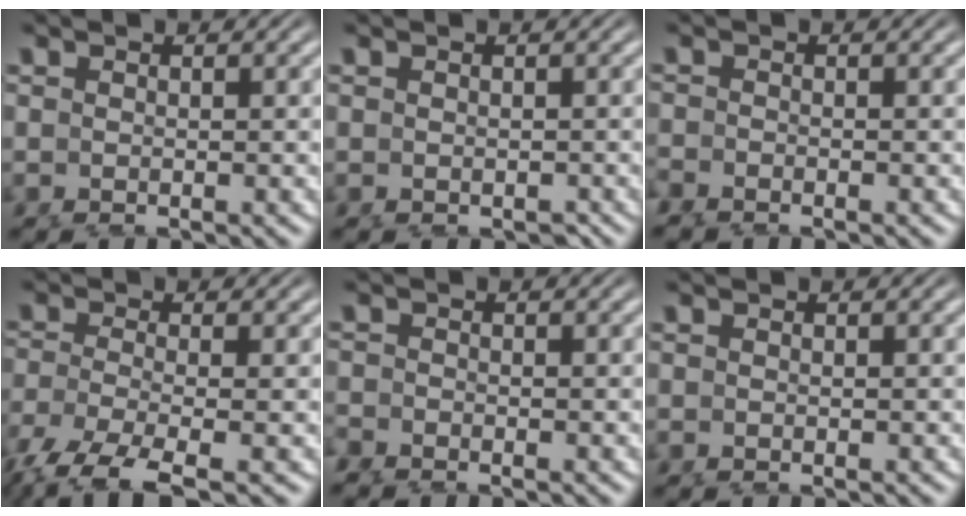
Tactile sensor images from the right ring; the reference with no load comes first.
{"total": 0.9, "force": [-0.7, 0.5, 0.2], "torque": [-0.002, -0.008, -0.005]}
{"total": 1.7, "force": [-1.6, 0.6, 0.3], "torque": [-0.004, -0.009, -0.025]}
{"total": 7.1, "force": [-4.9, 2.7, 4.4], "torque": [-0.102, -0.046, -0.052]}
{"total": 1.6, "force": [-1.5, 0.3, 0.1], "torque": [-0.001, -0.009, -0.025]}
{"total": 0.0}